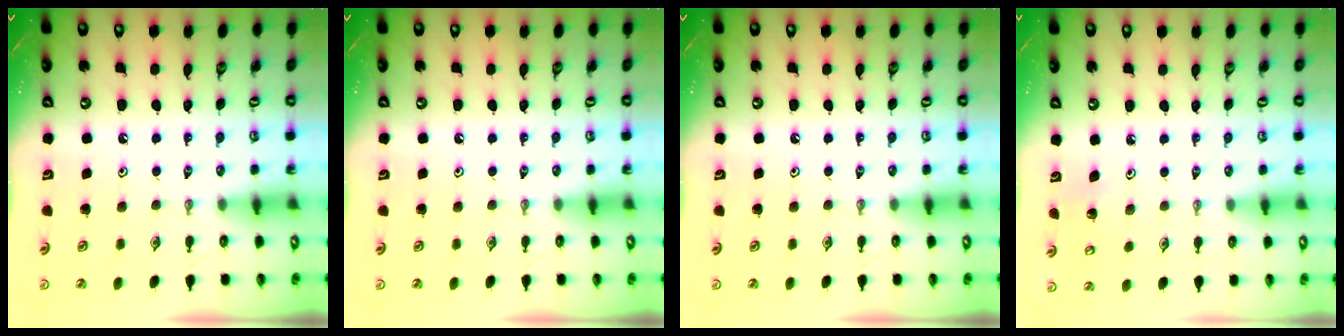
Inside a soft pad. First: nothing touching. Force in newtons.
{"total": 0.0}
{"total": 0.0}
{"total": 3.0, "press": 2.9, "slide": 0.3}